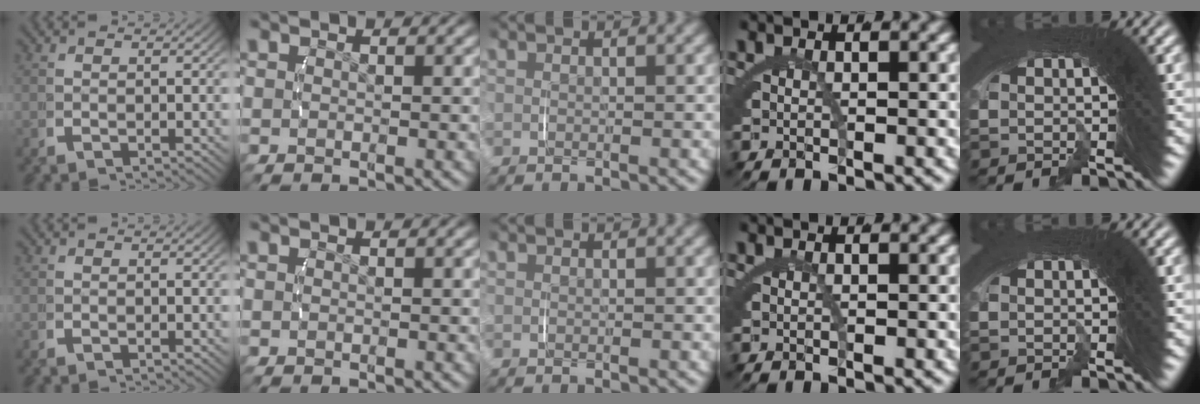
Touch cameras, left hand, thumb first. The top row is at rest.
{}